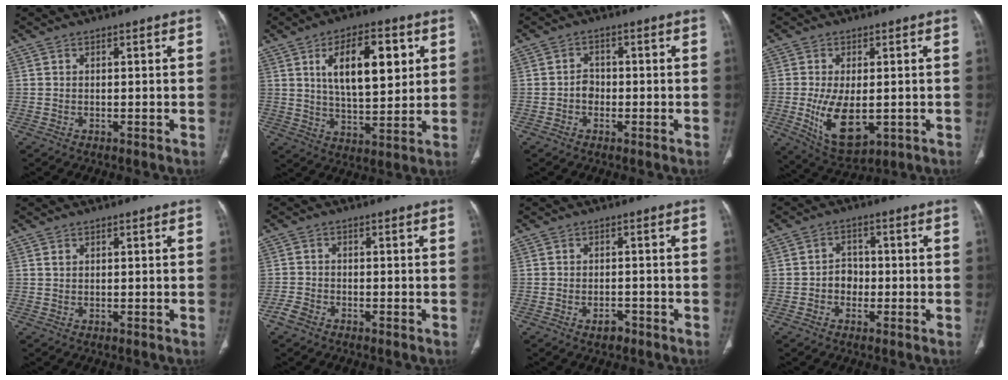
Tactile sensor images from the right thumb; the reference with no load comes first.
{"total": 14.6, "force": [4.8, 6.4, 12.2], "torque": [-0.168, -0.018, 0.083]}
{"total": 2.4, "force": [-0.8, 2.0, 1.1], "torque": [-0.003, 0.009, -0.019]}
{"total": 10.5, "force": [-1.9, 5.4, 8.8], "torque": [-0.151, -0.019, -0.014]}
{"total": 0.6, "force": [0.3, 0.4, 0.3], "torque": [-0.004, 0.001, 0.006]}
{"total": 2.5, "force": [-1.7, 1.4, 1.0], "torque": [-0.025, 0.006, -0.035]}
{"total": 2.4, "force": [-1.5, 1.4, 1.3], "torque": [-0.018, 0.008, -0.019]}
{"total": 3.5, "force": [-0.9, 3.0, 1.6], "torque": [-0.003, 0.012, -0.022]}